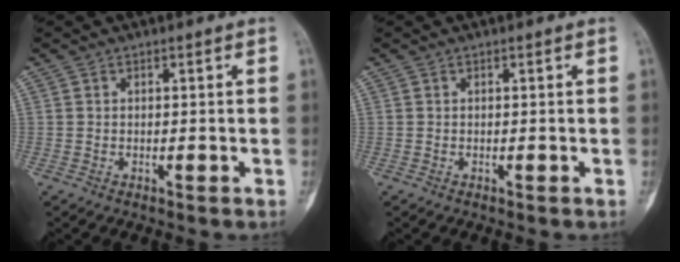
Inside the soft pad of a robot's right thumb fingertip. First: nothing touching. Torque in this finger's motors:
{"motor_torque": [0.01, 0.00, -0.01, 0.00, 0.00]}